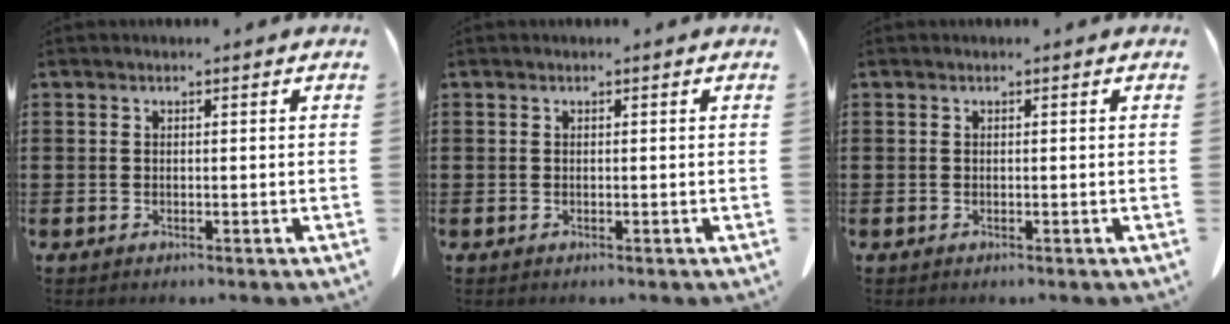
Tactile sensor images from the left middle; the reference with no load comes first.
{"total": 0.0}
{"total": 0.0}